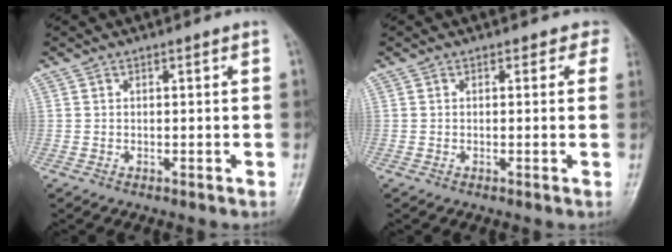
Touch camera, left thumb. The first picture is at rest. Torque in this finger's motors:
{"motor_torque": [0.02, 0.10, -0.09, -0.21, 0.01]}